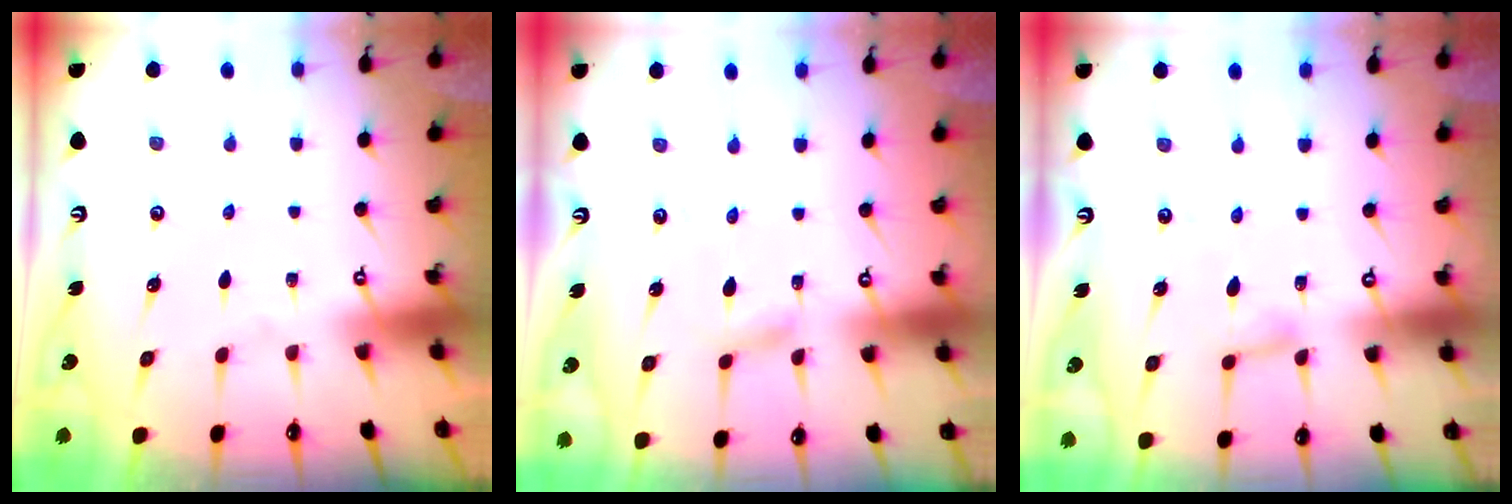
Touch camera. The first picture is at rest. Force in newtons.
{"total": 2.8, "press": 2.8, "slide": 0.4}
{"total": 2.8, "press": 2.8, "slide": 0.2}